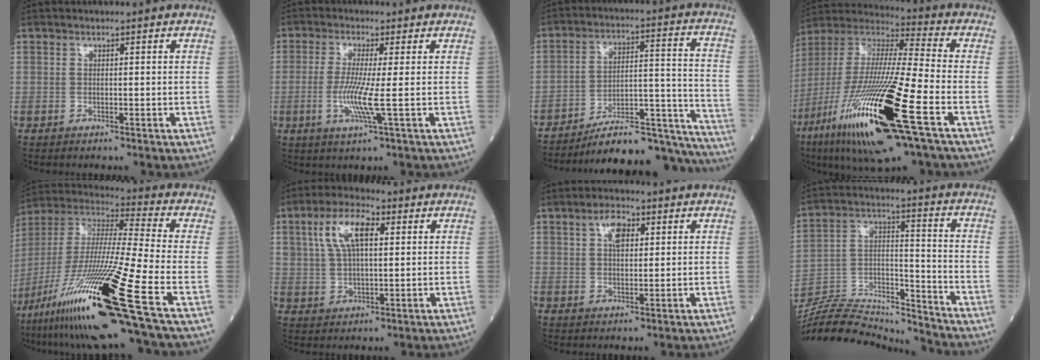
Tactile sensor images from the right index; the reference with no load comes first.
{"total": 5.7, "force": [-1.0, -0.8, 5.5], "torque": [-0.119, -0.016, -0.025]}
{"total": 22.3, "force": [-21.1, 2.5, 6.7], "torque": [-0.042, 0.045, -0.301]}
{"total": 25.7, "force": [-10.8, 2.5, 23.1], "torque": [-0.474, -0.058, -0.202]}
{"total": 25.9, "force": [-13.8, -0.7, 22.0], "torque": [-0.427, -0.053, -0.257]}
{"total": 8.9, "force": [3.1, 3.7, 7.4], "torque": [-0.150, 0.019, 0.060]}
{"total": 4.3, "force": [1.8, 2.1, 3.3], "torque": [-0.060, 0.010, 0.031]}
{"total": 18.8, "force": [-18.4, 1.0, 3.6], "torque": [-0.072, 0.028, -0.308]}